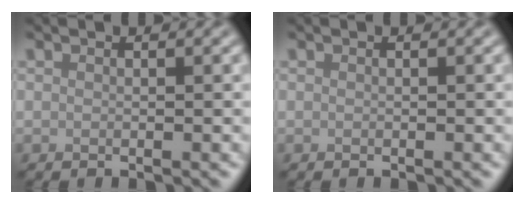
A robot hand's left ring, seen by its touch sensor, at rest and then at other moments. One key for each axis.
{"total": 0.0}